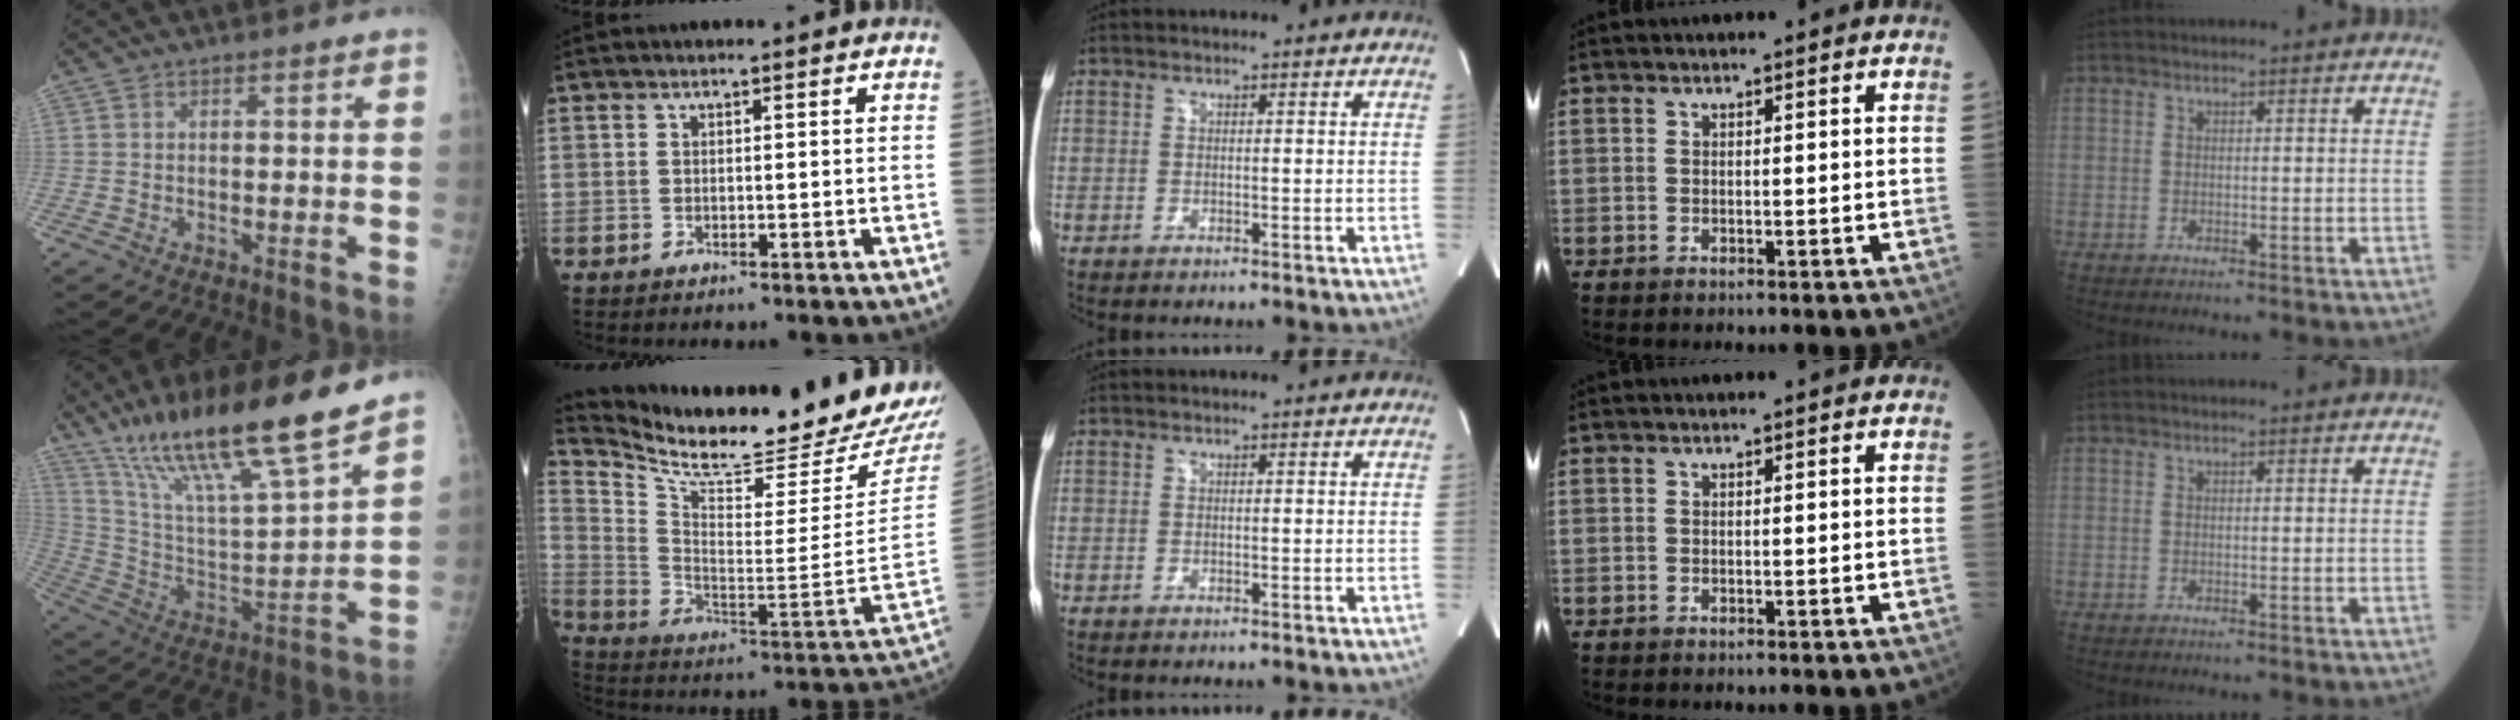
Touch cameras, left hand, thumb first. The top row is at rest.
{"thumb": {"total": 22.7, "force": [16.5, 2.3, 15.4], "torque": [-0.251, -0.066, 0.302]}, "index": {"total": 21.6, "force": [20.5, -0.8, 6.9], "torque": [-0.149, -0.114, 0.309]}}